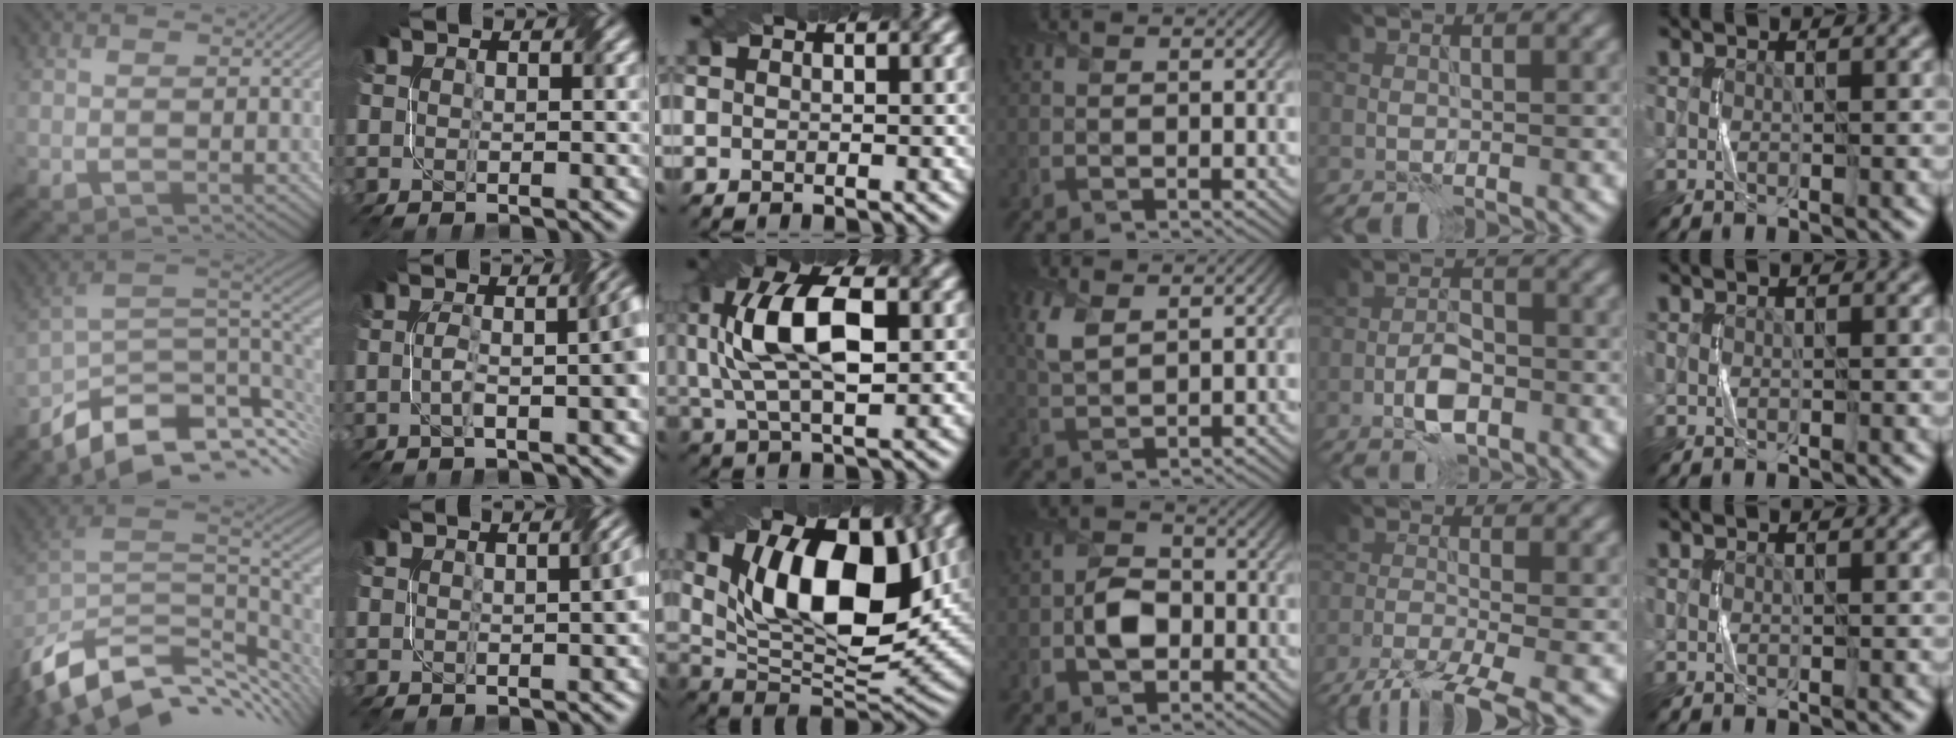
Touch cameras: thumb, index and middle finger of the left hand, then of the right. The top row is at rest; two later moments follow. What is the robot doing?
{"motion": "twist", "object": "screw"}